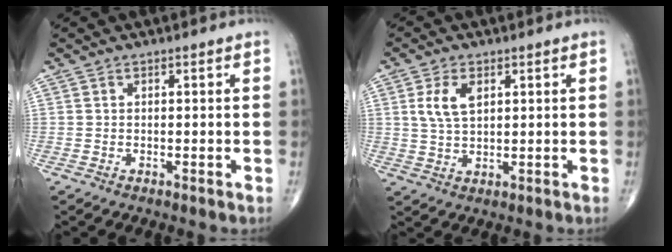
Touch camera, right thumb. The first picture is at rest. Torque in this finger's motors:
{"motor_torque": [-0.01, -0.07, 0.70, 0.32, 0.04]}